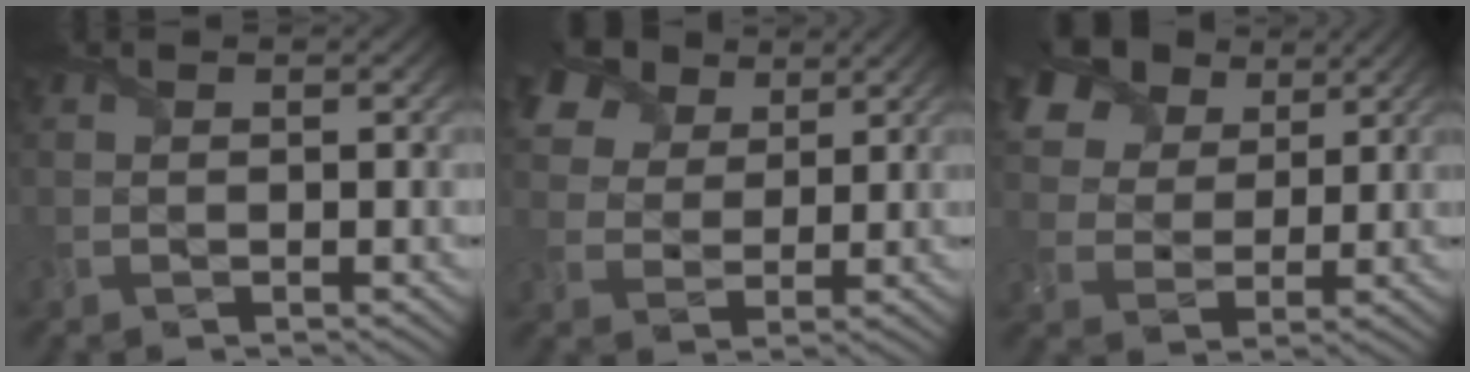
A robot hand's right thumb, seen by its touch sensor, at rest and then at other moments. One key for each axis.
{"total": 8.9, "fx": 5.7, "fy": 5.4, "fz": 4.1, "tx": -0.125, "ty": 0.018, "tz": 0.102}
{"total": 12.8, "fx": 7.8, "fy": 8.0, "fz": 6.2, "tx": -0.175, "ty": 0.016, "tz": 0.148}